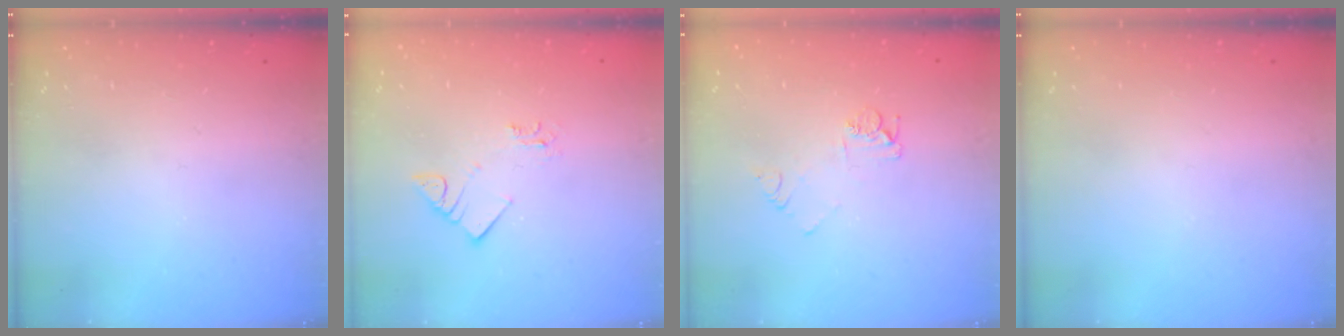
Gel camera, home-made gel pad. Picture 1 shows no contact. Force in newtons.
{"total": 3.0, "press": 3.0, "slide": 0.0}
{"total": 5.6, "press": 5.6, "slide": 0.5}
{"total": 0.0}